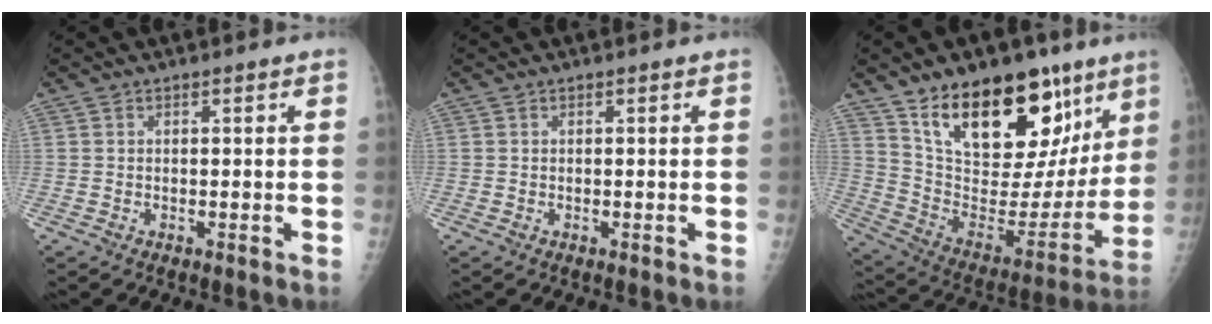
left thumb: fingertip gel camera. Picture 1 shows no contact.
{"total": 0.0}
{"total": 26.4, "force": [15.5, 13.0, 17.0], "torque": [-0.213, -0.055, 0.256]}